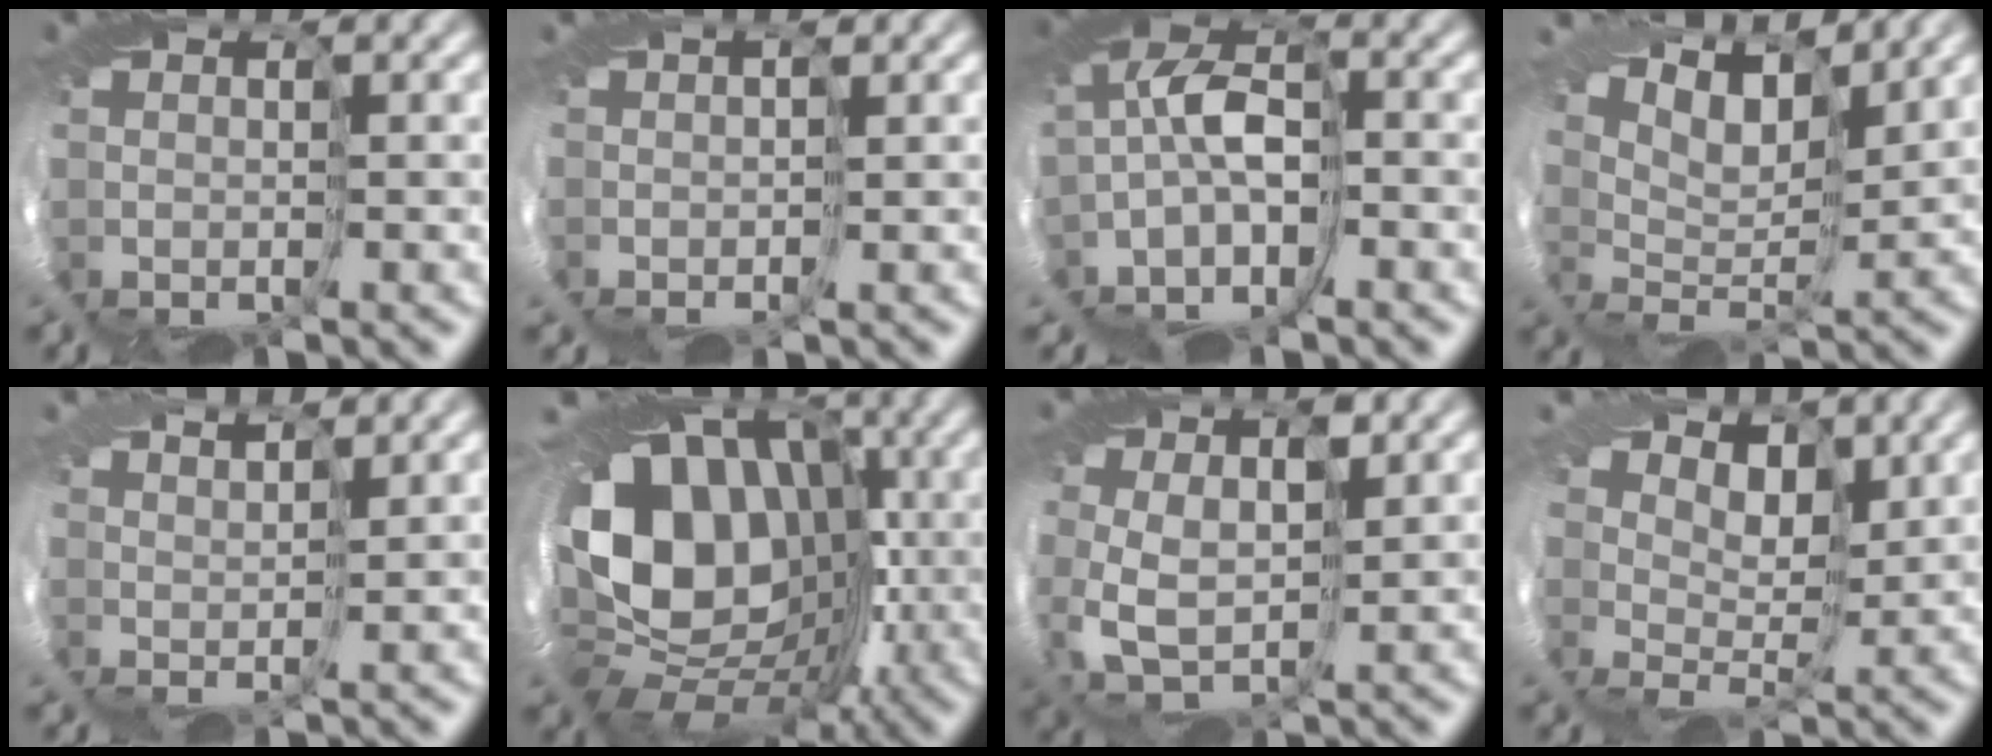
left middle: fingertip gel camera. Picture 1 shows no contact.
{"total": 0.5, "force": [0.5, -0.2, -0.1], "torque": [0.019, 0.006, -0.010]}
{"total": 4.7, "force": [-1.2, 1.5, 4.3], "torque": [-0.093, 0.019, -0.058]}
{"total": 6.2, "force": [6.0, -0.2, 1.6], "torque": [-0.032, 0.025, 0.061]}
{"total": 4.1, "force": [3.5, -1.8, -0.8], "torque": [0.017, 0.021, 0.019]}
{"total": 13.6, "force": [-0.1, 11.2, 7.8], "torque": [-0.104, 0.007, -0.034]}
{"total": 2.4, "force": [0.2, 1.1, 2.1], "torque": [-0.069, -0.008, -0.005]}
{"total": 3.8, "force": [3.7, 0.5, 0.6], "torque": [0.002, 0.011, 0.027]}